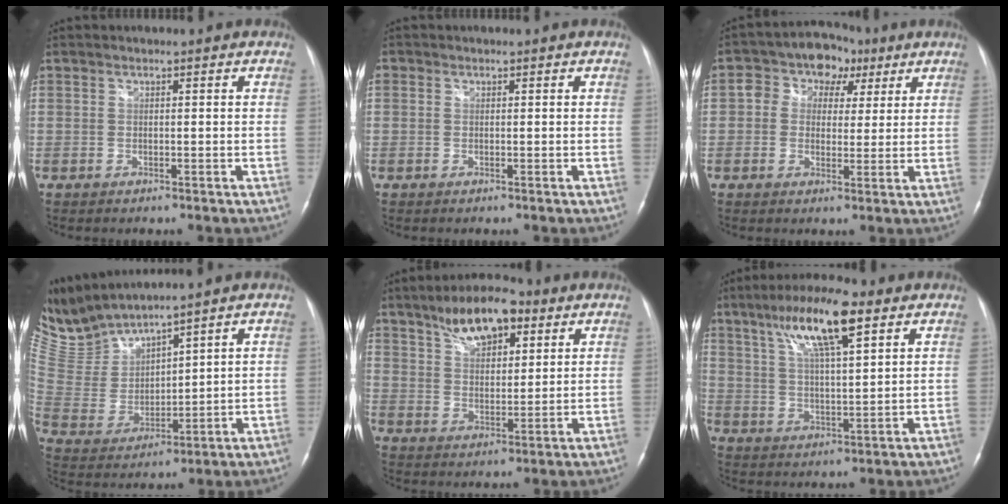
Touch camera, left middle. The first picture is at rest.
{"total": 0.7, "force": [0.2, 0.6, 0.2], "torque": [-0.001, 0.008, 0.003]}
{"total": 8.4, "force": [3.2, 6.3, 4.6], "torque": [-0.068, 0.033, 0.050]}
{"total": 10.2, "force": [10.0, 0.4, 2.0], "torque": [-0.075, 0.007, 0.225]}
{"total": 10.3, "force": [6.4, 4.1, 7.0], "torque": [-0.121, 0.013, 0.110]}
{"total": 12.2, "force": [6.8, 1.9, 10.0], "torque": [-0.186, 0.015, 0.117]}